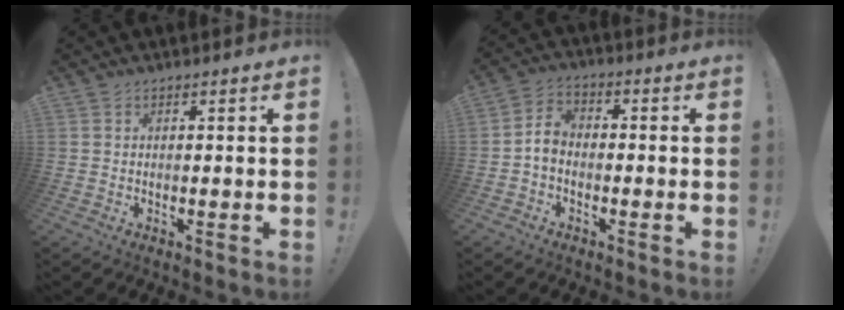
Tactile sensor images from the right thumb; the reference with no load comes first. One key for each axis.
{"total": 5.2, "fx": -1.6, "fy": 3.5, "fz": 3.5, "tx": -0.067, "ty": 0.014, "tz": -0.027}